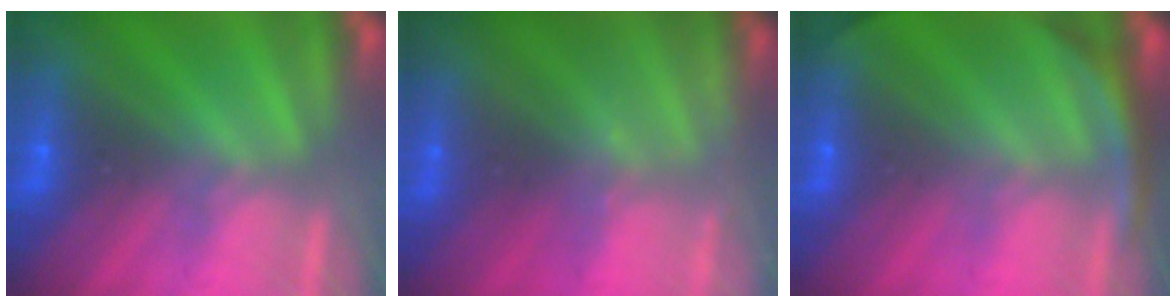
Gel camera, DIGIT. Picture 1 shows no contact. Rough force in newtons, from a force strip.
{"total": 2.3}
{"total": 3.5}